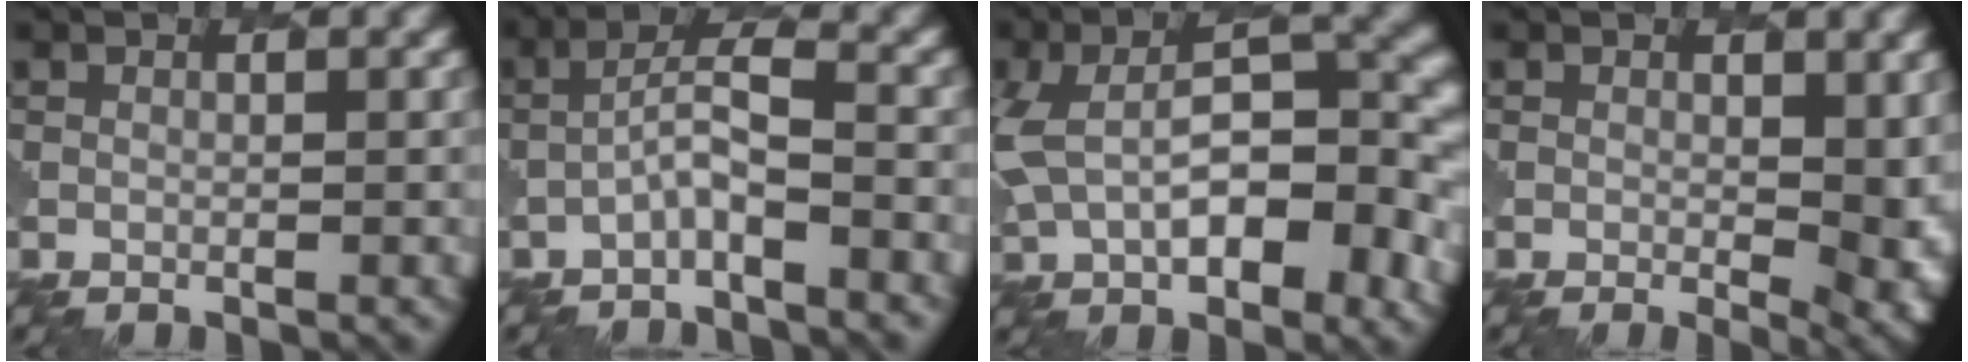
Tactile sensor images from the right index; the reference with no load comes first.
{"total": 2.8, "force": [-1.3, 0.5, 2.4], "torque": [-0.049, 0.016, -0.034]}
{"total": 10.2, "force": [-0.2, 5.5, 8.6], "torque": [-0.148, 0.011, -0.005]}
{"total": 7.1, "force": [0.1, 3.3, 6.3], "torque": [-0.076, -0.008, 0.009]}